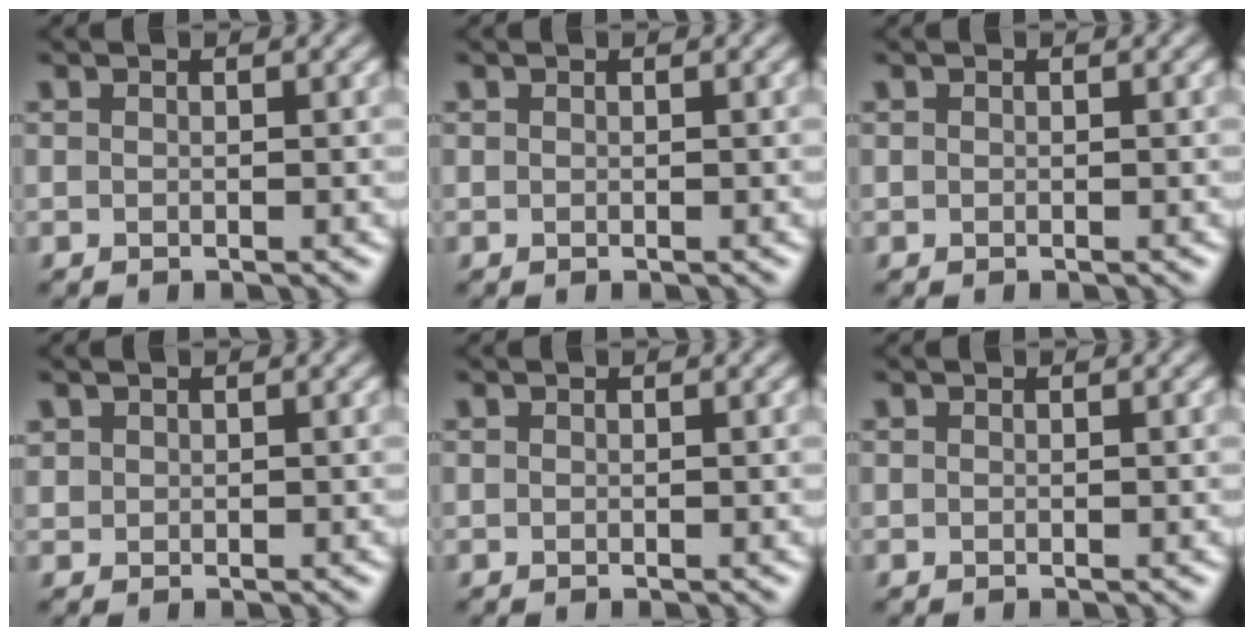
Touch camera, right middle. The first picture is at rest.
{"total": 0.0}
{"total": 0.0}
{"total": 0.8, "force": [0.5, 0.6, 0.0], "torque": [0.000, -0.001, 0.013]}
{"total": 0.0}
{"total": 0.0}